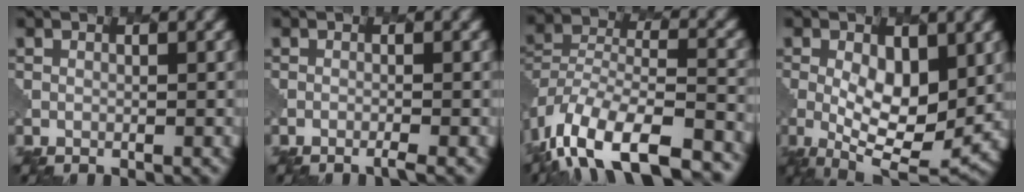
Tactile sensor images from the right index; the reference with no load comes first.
{"total": 0.9, "force": [-0.7, 0.0, 0.6], "torque": [-0.006, 0.000, -0.019]}
{"total": 15.1, "force": [-11.2, 6.3, 8.0], "torque": [-0.154, -0.009, -0.166]}
{"total": 7.4, "force": [0.3, 3.6, 6.4], "torque": [-0.113, -0.006, 0.005]}